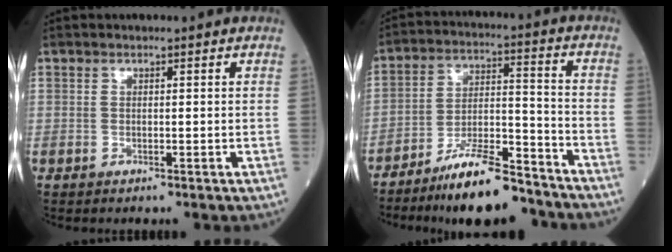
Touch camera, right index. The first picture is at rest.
{"total": 12.3, "force": [-10.2, 2.4, 6.5], "torque": [-0.109, 0.015, -0.174]}